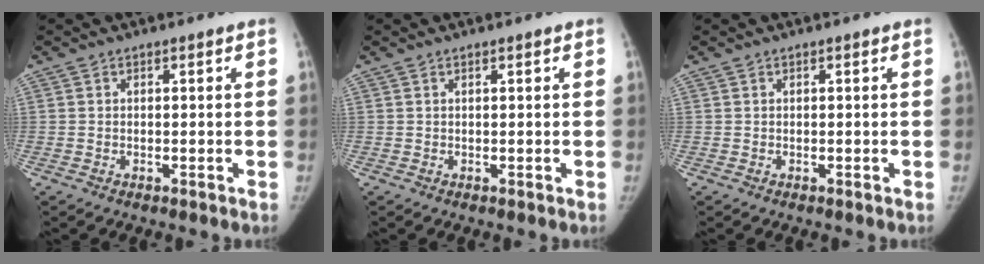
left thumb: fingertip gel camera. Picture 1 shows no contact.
{"total": 0.0}
{"total": 0.0}